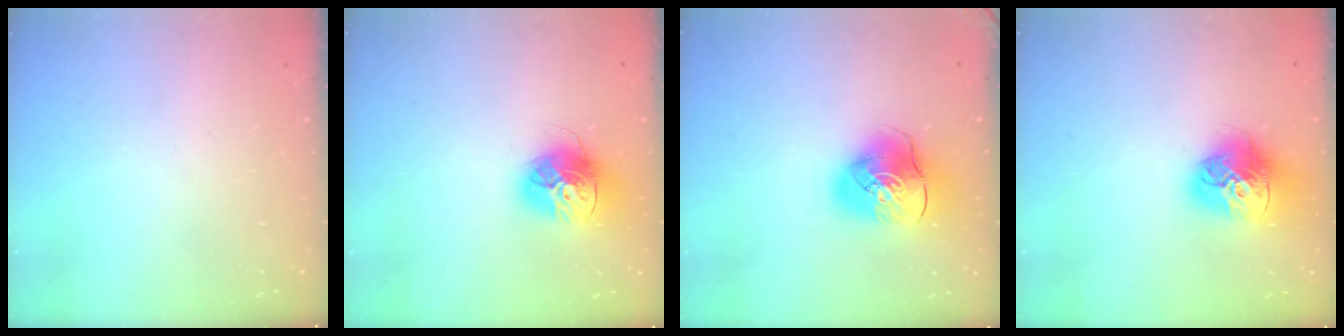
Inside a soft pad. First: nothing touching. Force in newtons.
{"total": 14.9, "press": 14.9, "slide": 1.2}
{"total": 13.0, "press": 12.9, "slide": 1.8}
{"total": 16.9, "press": 16.8, "slide": 1.7}